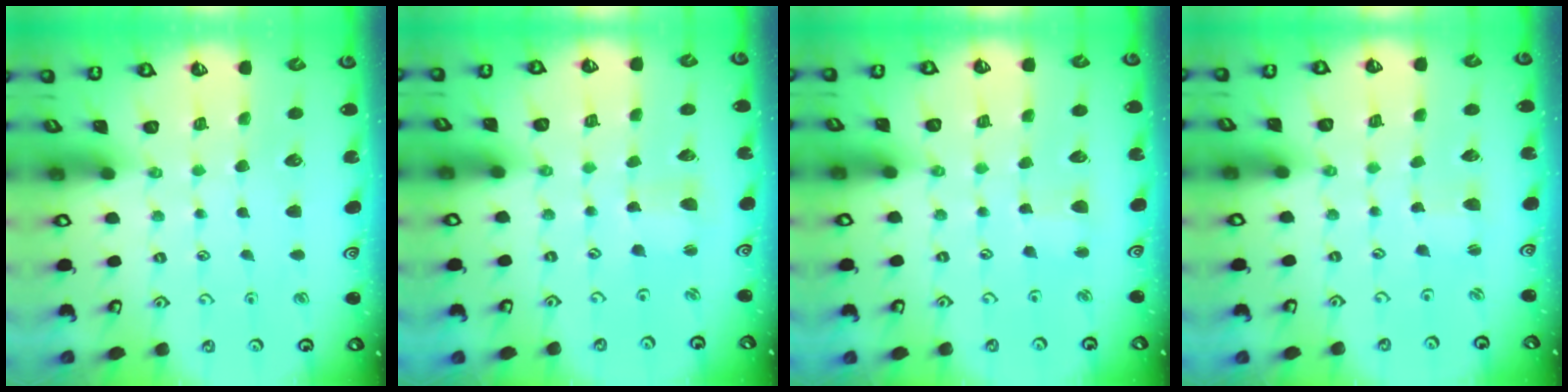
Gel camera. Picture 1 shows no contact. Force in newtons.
{"total": 1.4, "press": 1.3, "slide": 0.3}
{"total": 2.5, "press": 2.5, "slide": 0.3}
{"total": 1.6, "press": 1.6, "slide": 0.3}